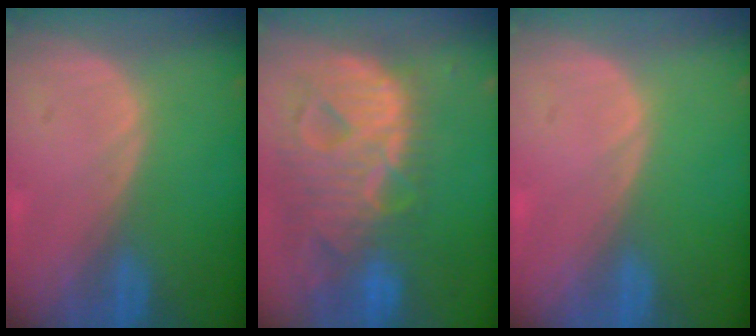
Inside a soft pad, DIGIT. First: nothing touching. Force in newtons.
{"total": 13.4, "press": 11.4, "slide": 7.0}
{"total": 0.0}